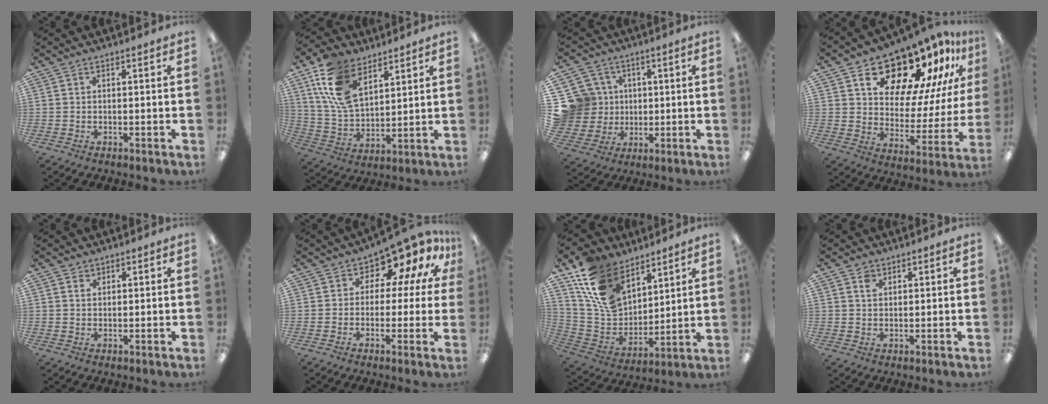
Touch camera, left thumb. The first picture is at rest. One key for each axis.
{"total": 15.0, "fx": 8.3, "fy": 8.5, "fz": 9.1, "tx": -0.207, "ty": -0.016, "tz": 0.159}
{"total": 12.8, "fx": 2.1, "fy": 12.2, "fz": 3.0, "tx": -0.099, "ty": 0.002, "tz": 0.050}
{"total": 18.7, "fx": 14.3, "fy": 8.7, "fz": 8.2, "tx": -0.123, "ty": -0.108, "tz": 0.244}
{"total": 1.3, "fx": 0.9, "fy": 0.8, "fz": 0.4, "tx": 0.000, "ty": -0.004, "tz": 0.017}
{"total": 9.3, "fx": 6.7, "fy": 4.7, "fz": 4.4, "tx": -0.078, "ty": -0.055, "tz": 0.119}
{"total": 16.4, "fx": 10.4, "fy": 10.1, "fz": 7.6, "tx": -0.162, "ty": -0.045, "tz": 0.206}
{"total": 2.2, "fx": 1.5, "fy": 1.4, "fz": 0.9, "tx": -0.013, "ty": -0.004, "tz": 0.027}